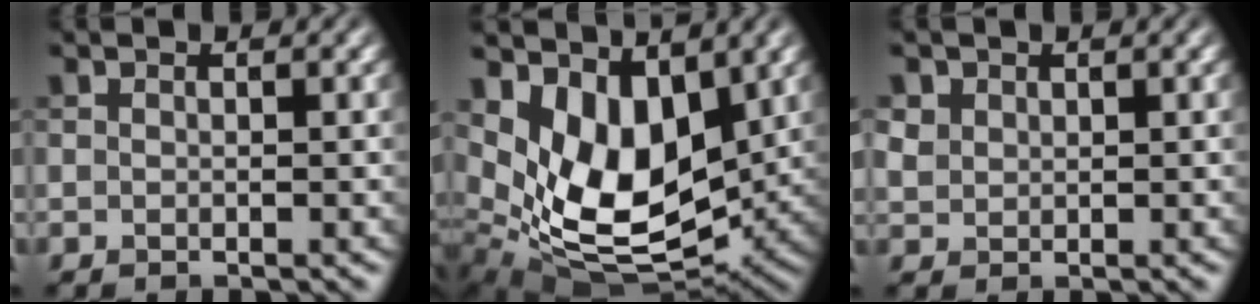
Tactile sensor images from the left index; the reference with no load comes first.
{"total": 9.0, "force": [2.7, 5.4, 6.6], "torque": [-0.130, -0.026, 0.049]}
{"total": 1.6, "force": [0.8, 1.3, 0.4], "torque": [-0.010, -0.002, 0.017]}